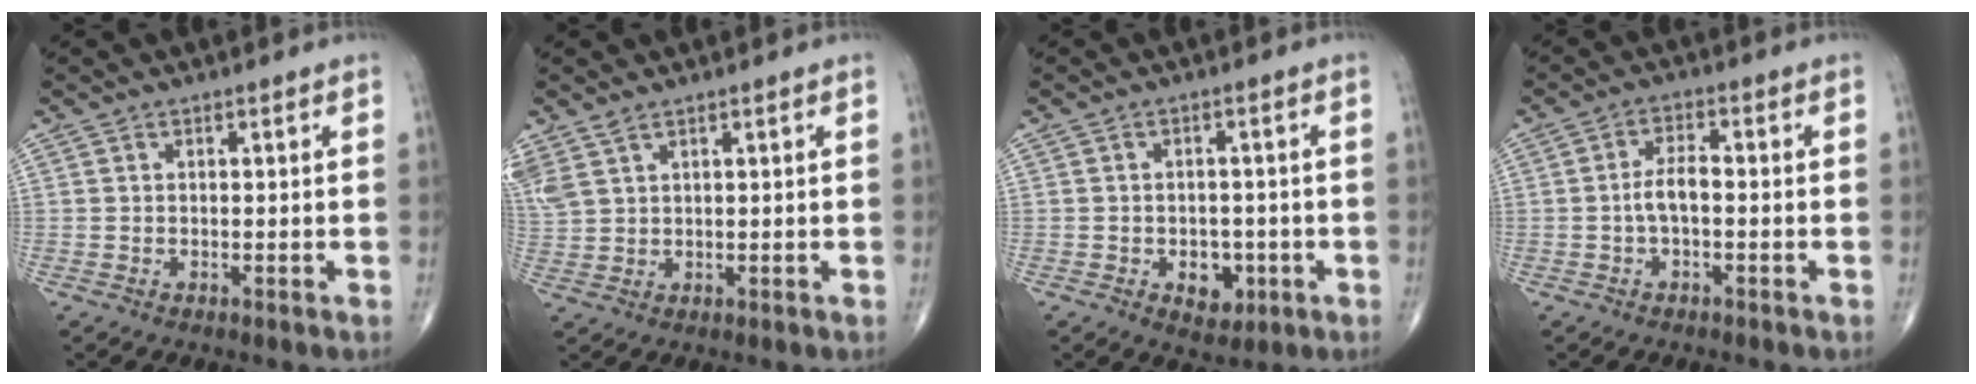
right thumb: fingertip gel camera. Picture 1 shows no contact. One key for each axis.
{"total": 5.0, "fx": 3.3, "fy": 2.3, "fz": 3.0, "tx": -0.081, "ty": 0.002, "tz": 0.081}
{"total": 5.3, "fx": -1.7, "fy": 3.7, "fz": 3.4, "tx": -0.021, "ty": 0.007, "tz": -0.017}
{"total": 3.8, "fx": -0.8, "fy": 1.6, "fz": 3.3, "tx": -0.063, "ty": 0.017, "tz": -0.018}